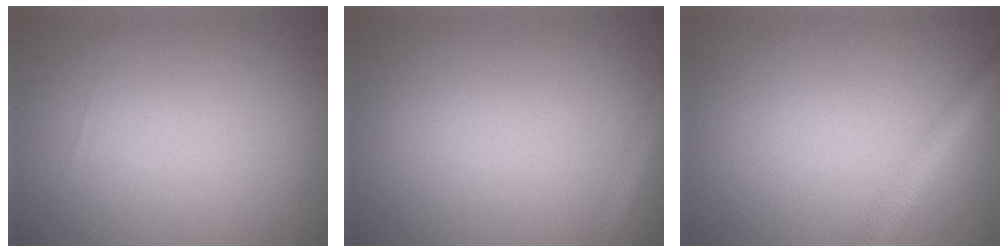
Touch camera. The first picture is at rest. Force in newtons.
{"total": 1.7, "press": 1.7, "slide": 0.1}
{"total": 2.9, "press": 2.9, "slide": 0.2}